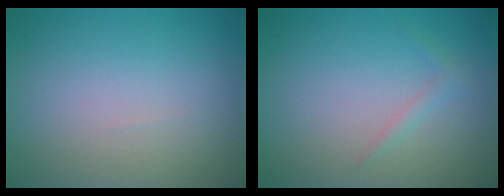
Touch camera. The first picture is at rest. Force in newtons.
{"total": 0.9, "press": 0.9, "slide": 0.0}